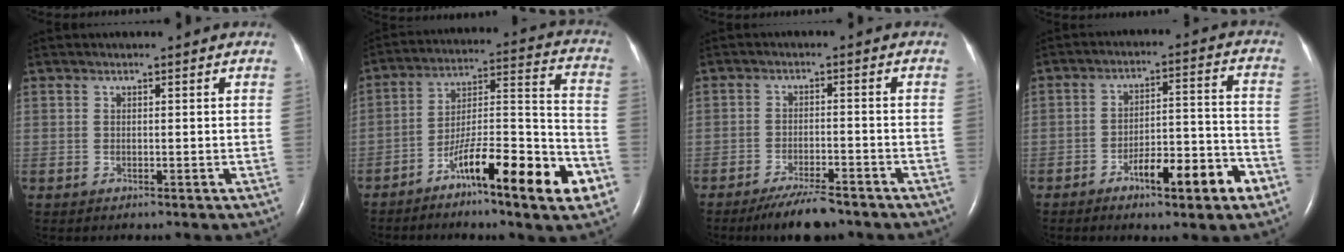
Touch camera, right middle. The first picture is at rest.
{"total": 16.4, "force": [-8.8, 1.8, 13.6], "torque": [-0.214, 0.005, -0.140]}
{"total": 6.4, "force": [-5.3, 1.1, 3.5], "torque": [-0.063, -0.012, -0.090]}
{"total": 10.6, "force": [-5.9, 1.9, 8.6], "torque": [-0.130, 0.016, -0.085]}